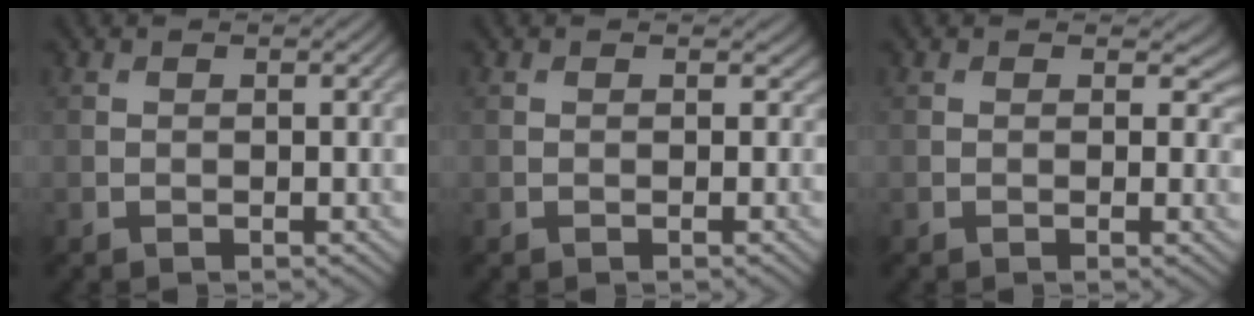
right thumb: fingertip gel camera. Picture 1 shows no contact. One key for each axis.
{"total": 0.6, "fx": 0.0, "fy": 0.6, "fz": 0.0, "tx": -0.001, "ty": -0.004, "tz": -0.002}
{"total": 1.8, "fx": 0.5, "fy": 1.4, "fz": 1.1, "tx": -0.019, "ty": -0.006, "tz": 0.000}